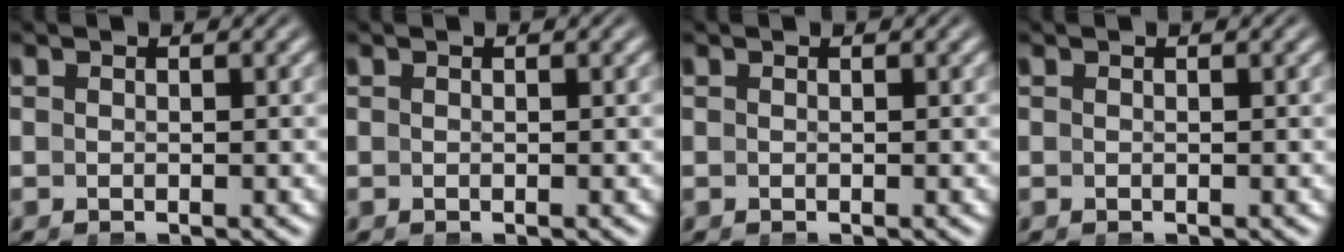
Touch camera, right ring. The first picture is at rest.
{"total": 0.0}
{"total": 0.0}
{"total": 0.0}